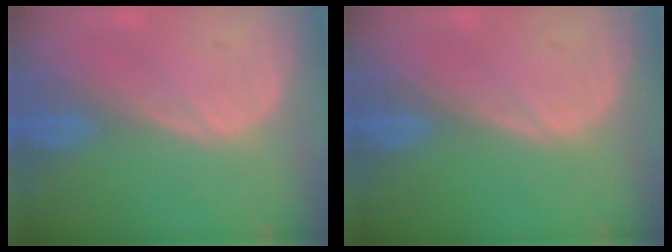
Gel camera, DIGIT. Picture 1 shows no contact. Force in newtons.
{"total": 0.0}